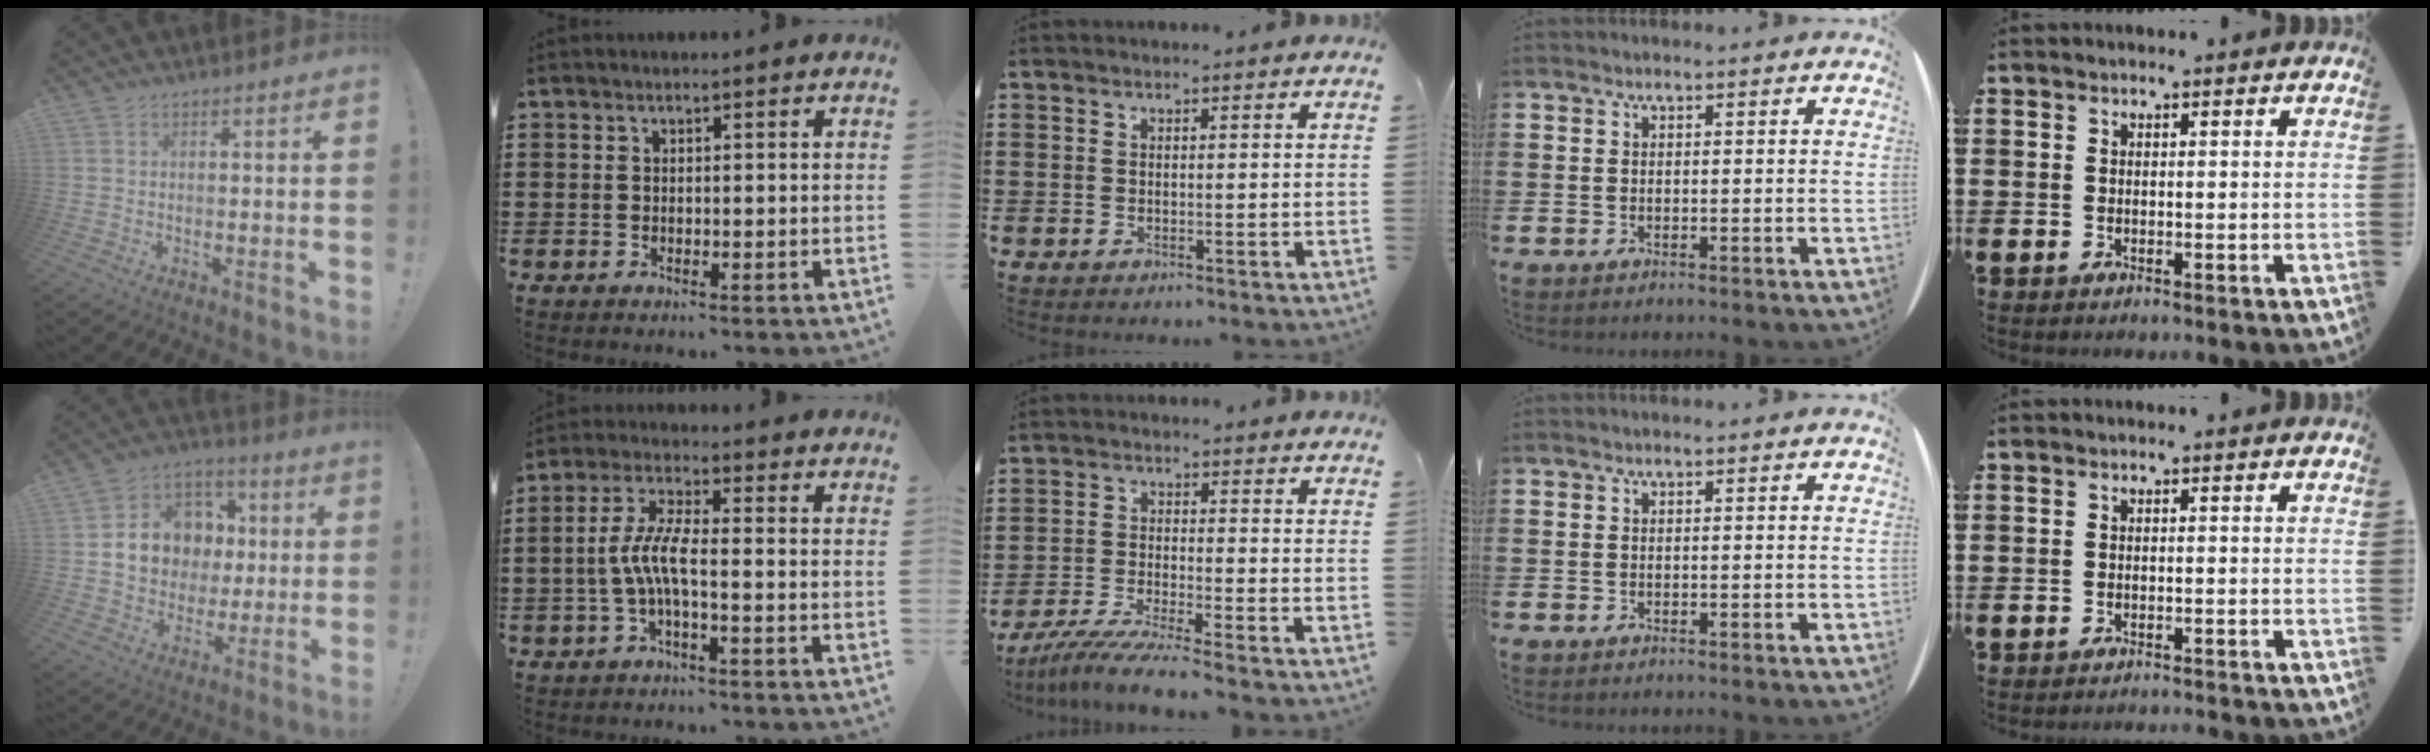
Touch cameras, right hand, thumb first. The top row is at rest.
{"thumb": {"total": 14.4, "force": [1.2, 12.8, 6.5], "torque": [-0.083, 0.006, 0.049]}, "index": {"total": 6.0, "force": [-1.6, 1.2, 5.6], "torque": [-0.135, -0.012, -0.040]}, "middle": {"total": 5.1, "force": [-4.6, -0.5, 2.1], "torque": [-0.054, -0.021, -0.094]}, "little": {"total": 0.8, "force": [-0.8, -0.1, 0.0], "torque": [-0.001, -0.001, -0.017]}}